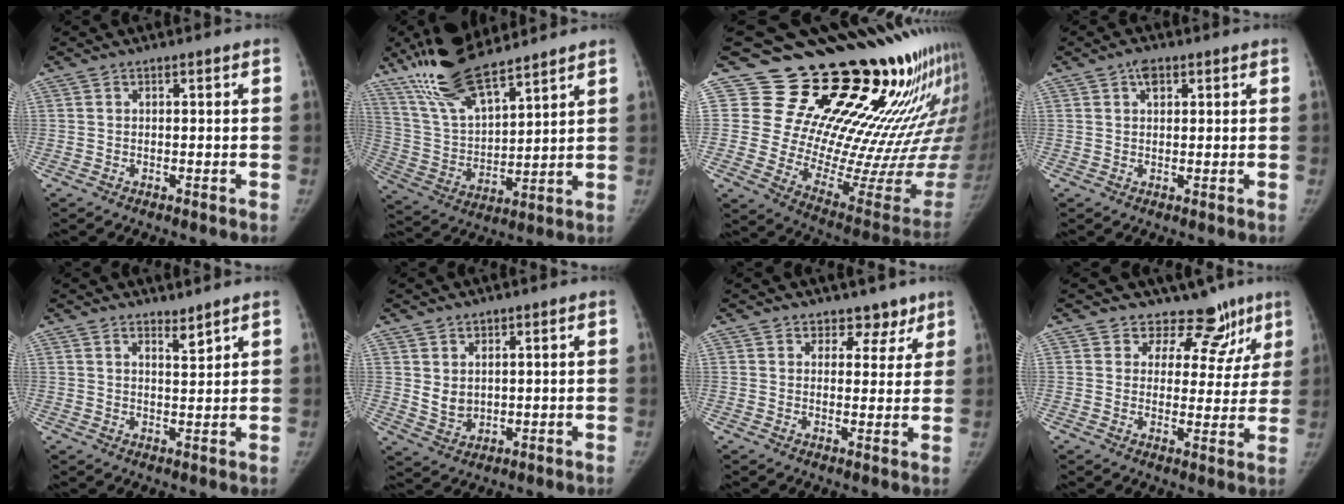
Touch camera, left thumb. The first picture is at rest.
{"total": 16.5, "force": [13.1, 4.3, 9.1], "torque": [-0.158, -0.056, 0.260]}
{"total": 24.4, "force": [19.0, 6.4, 13.9], "torque": [-0.153, -0.192, 0.269]}
{"total": 2.5, "force": [1.3, 1.5, 1.6], "torque": [-0.018, 0.000, 0.018]}
{"total": 2.3, "force": [2.2, 0.2, 0.8], "torque": [-0.008, -0.024, 0.038]}
{"total": 3.9, "force": [1.6, 3.0, 2.0], "torque": [-0.028, -0.020, 0.044]}
{"total": 4.9, "force": [3.8, 3.0, 0.6], "torque": [0.025, -0.022, 0.052]}
{"total": 10.6, "force": [8.4, 6.3, 1.6], "torque": [0.027, -0.043, 0.095]}